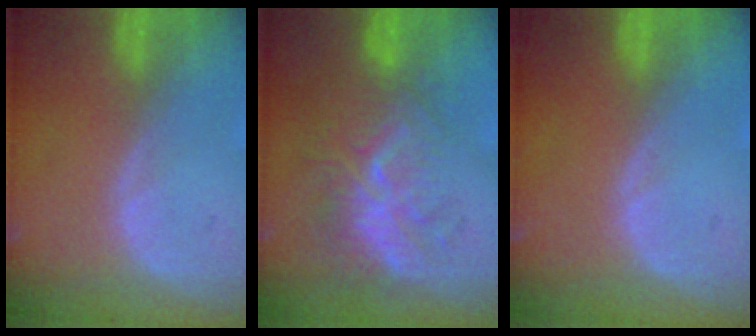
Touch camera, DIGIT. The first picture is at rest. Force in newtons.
{"total": 9.6, "press": 8.6, "slide": 4.4}
{"total": 0.0}